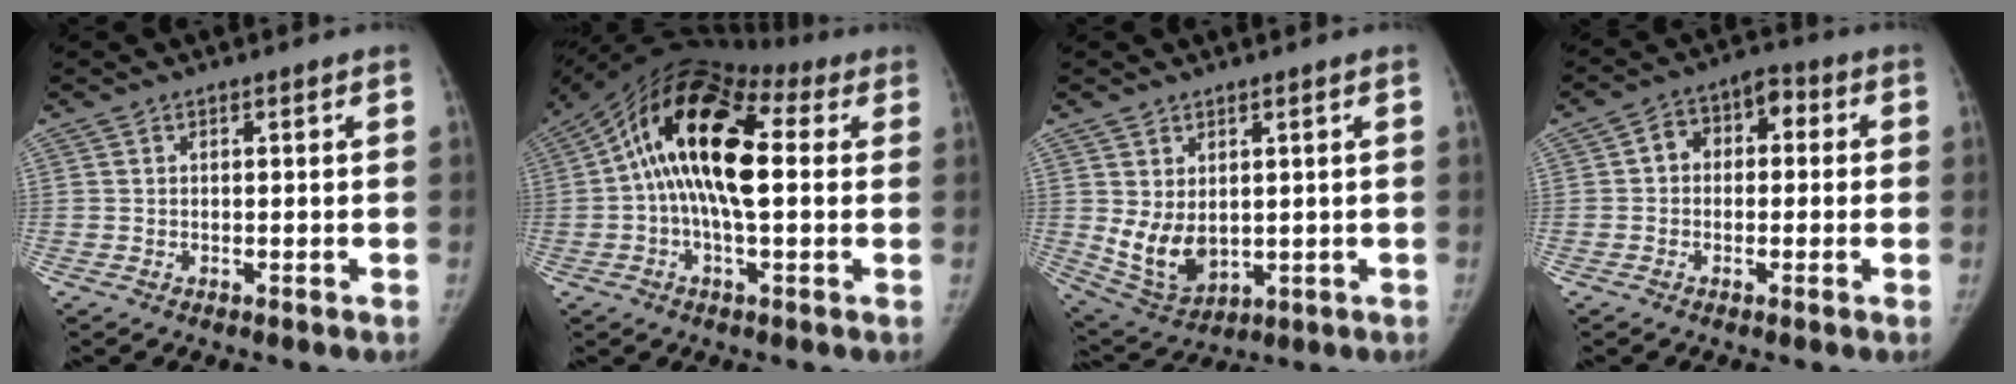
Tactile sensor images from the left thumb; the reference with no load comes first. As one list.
[{"total": 20.1, "force": [2.8, 9.9, 17.3], "torque": [-0.300, 0.039, 0.028]}, {"total": 8.9, "force": [0.5, 6.3, 6.3], "torque": [-0.098, -0.012, 0.036]}, {"total": 7.7, "force": [0.3, 5.8, 5.1], "torque": [-0.044, 0.034, -0.008]}]